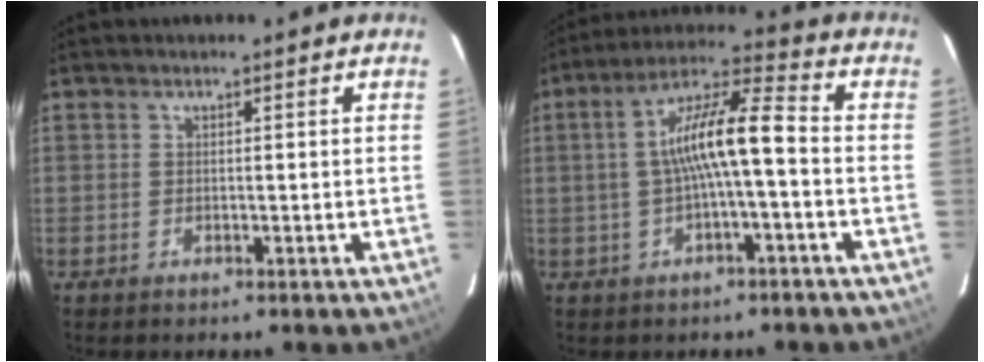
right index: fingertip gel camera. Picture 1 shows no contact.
{"total": 10.6, "force": [-1.2, 1.5, 10.4], "torque": [-0.193, 0.026, -0.021]}